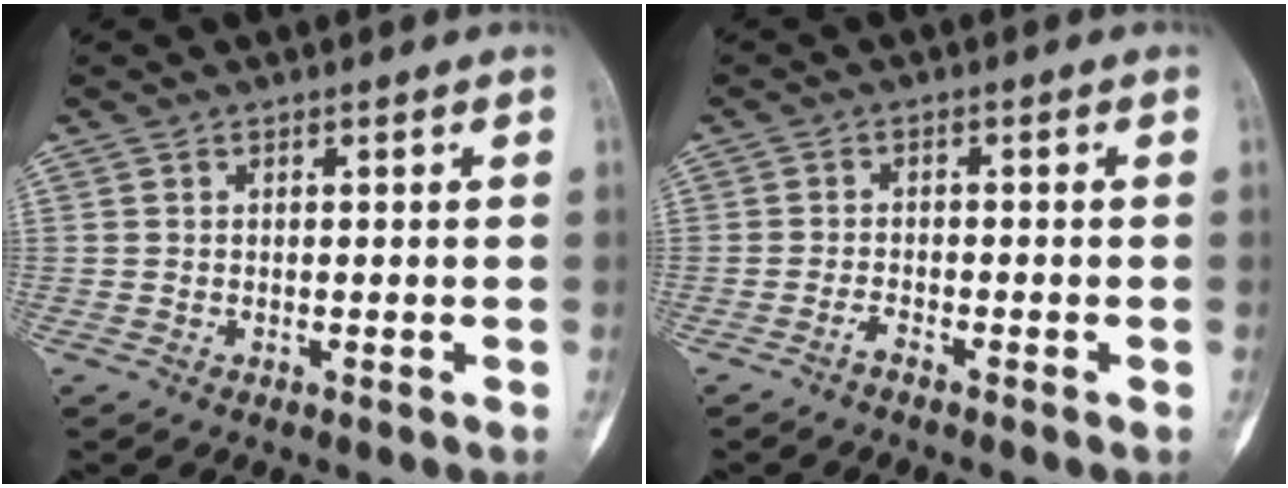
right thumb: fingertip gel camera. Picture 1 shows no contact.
{"total": 1.5, "force": [-1.3, 0.3, 0.7], "torque": [-0.020, 0.006, -0.027]}